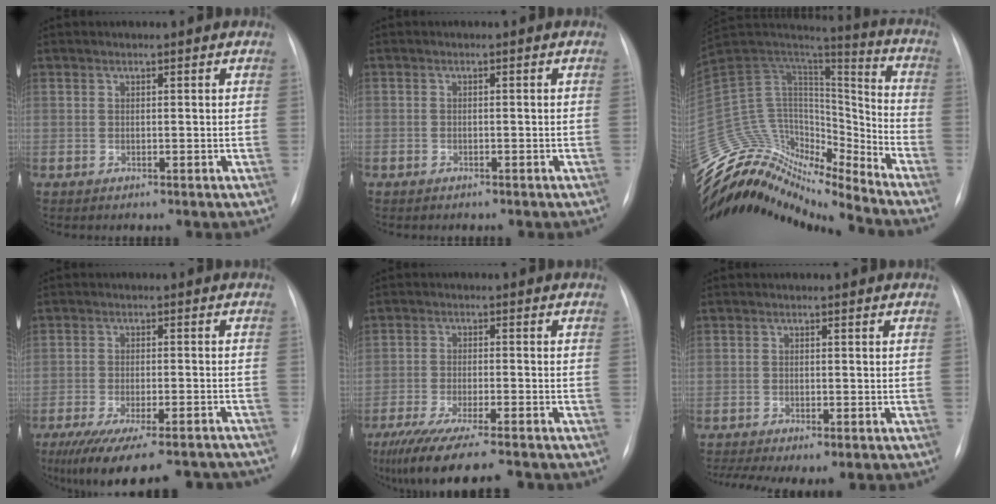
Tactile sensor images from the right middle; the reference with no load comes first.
{"total": 1.0, "force": [-0.7, 0.6, 0.2], "torque": [-0.008, 0.002, -0.011]}
{"total": 23.0, "force": [-21.8, 4.6, 5.7], "torque": [-0.119, 0.078, -0.360]}
{"total": 19.8, "force": [-16.9, 4.1, 9.3], "torque": [-0.124, -0.016, -0.224]}
{"total": 13.8, "force": [-11.1, 1.6, 8.0], "torque": [-0.136, -0.036, -0.176]}
{"total": 9.1, "force": [-7.1, 2.4, 5.1], "torque": [-0.079, 0.003, -0.102]}